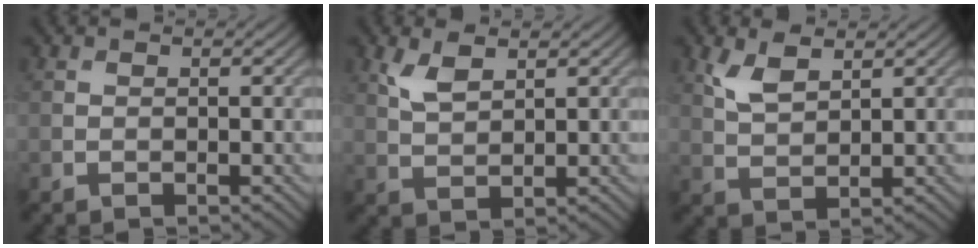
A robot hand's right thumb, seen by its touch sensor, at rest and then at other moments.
{"total": 3.5, "force": [2.0, 1.5, 2.5], "torque": [-0.062, -0.002, 0.044]}
{"total": 4.1, "force": [2.3, 1.8, 2.8], "torque": [-0.071, -0.001, 0.050]}